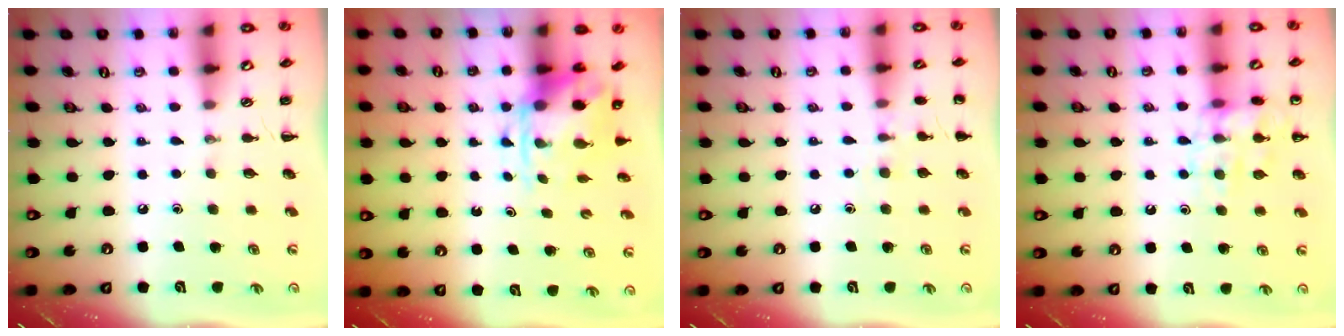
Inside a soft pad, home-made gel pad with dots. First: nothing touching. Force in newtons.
{"total": 4.9, "press": 4.8, "slide": 0.8}
{"total": 5.5, "press": 5.3, "slide": 1.6}
{"total": 11.6, "press": 11.6, "slide": 0.7}